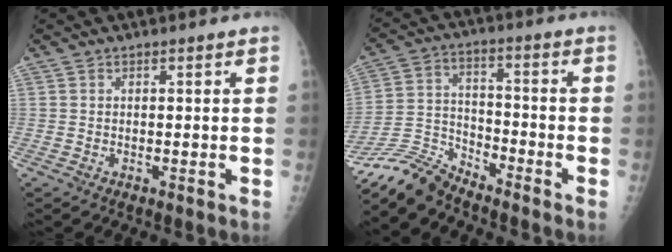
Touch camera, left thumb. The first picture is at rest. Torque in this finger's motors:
{"motor_torque": [-1.32, 1.41, -0.44, 0.53, -0.03]}